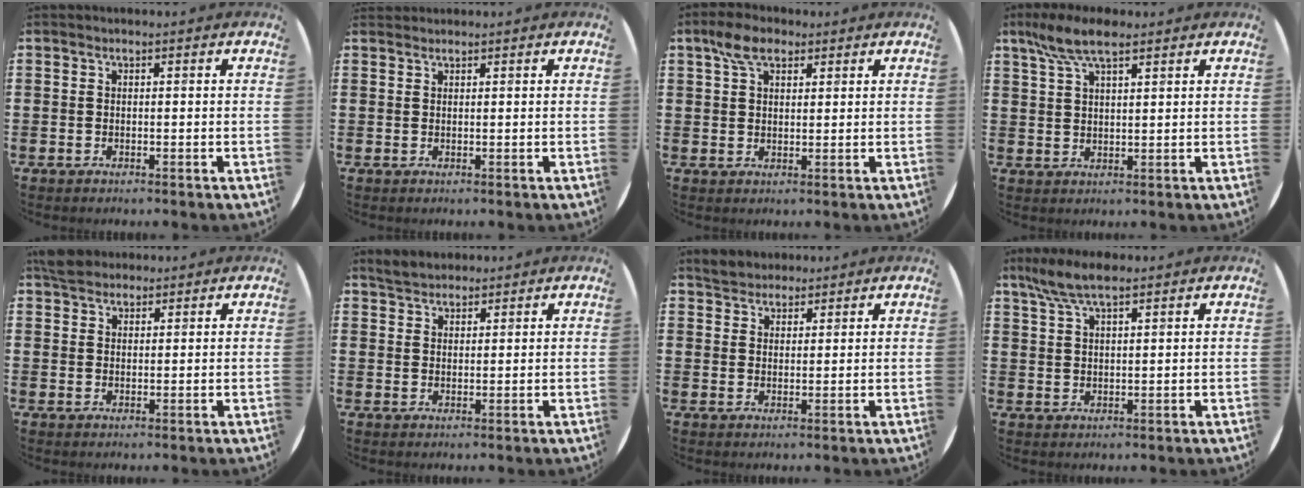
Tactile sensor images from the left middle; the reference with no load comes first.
{"total": 0.6, "force": [0.6, 0.0, -0.1], "torque": [0.002, 0.003, 0.011]}
{"total": 5.0, "force": [3.3, 2.6, 2.6], "torque": [-0.052, 0.009, 0.060]}
{"total": 6.6, "force": [4.8, 2.1, 4.1], "torque": [-0.092, 0.000, 0.087]}
{"total": 3.1, "force": [2.8, 1.2, 0.4], "torque": [-0.008, 0.002, 0.053]}
{"total": 3.0, "force": [2.8, 0.9, 0.2], "torque": [-0.010, 0.001, 0.055]}
{"total": 3.1, "force": [2.9, 1.1, -0.2], "torque": [0.003, -0.002, 0.056]}
{"total": 5.9, "force": [4.5, 1.6, 3.4], "torque": [-0.078, -0.002, 0.082]}